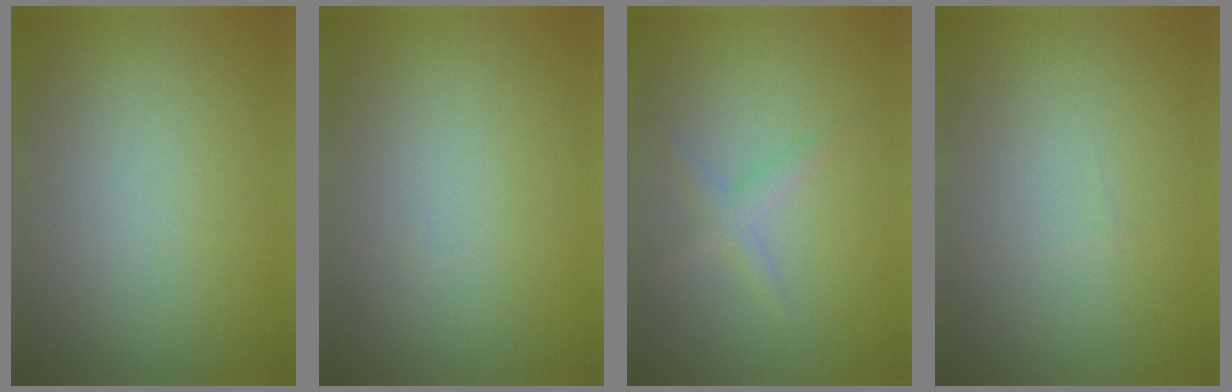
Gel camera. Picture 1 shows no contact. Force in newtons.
{"total": 0.0}
{"total": 1.5, "press": 1.5, "slide": 0.1}
{"total": 0.0}